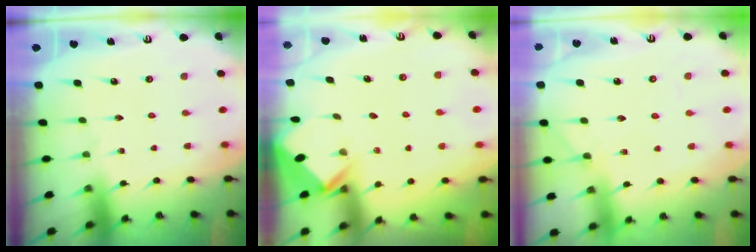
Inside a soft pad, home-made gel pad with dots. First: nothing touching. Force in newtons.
{"total": 2.7, "press": 2.7, "slide": 0.2}
{"total": 3.6, "press": 3.6, "slide": 0.4}